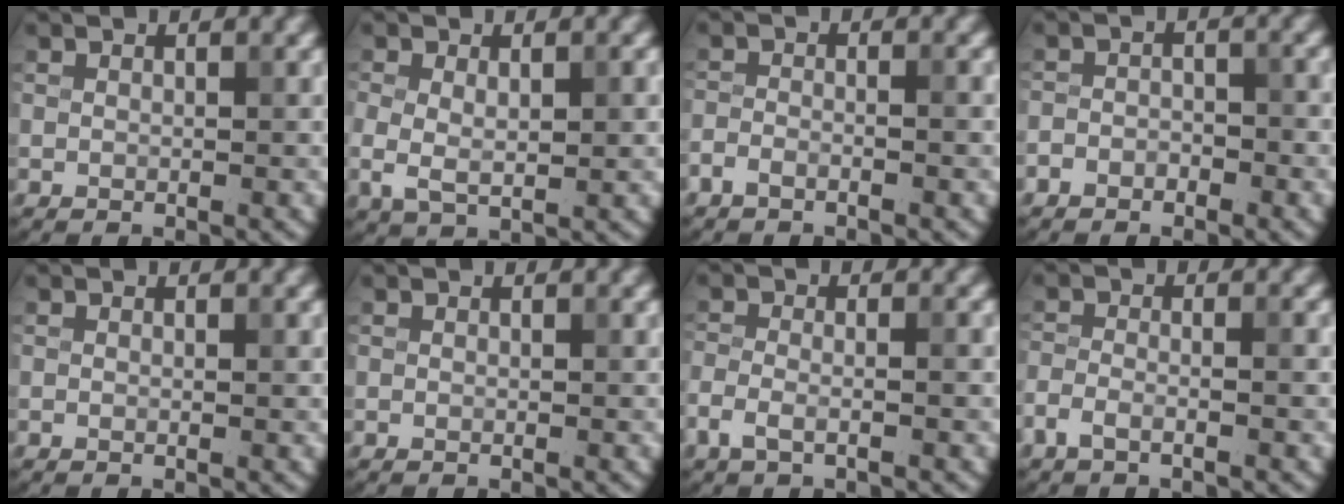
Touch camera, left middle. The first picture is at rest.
{"total": 3.9, "force": [0.0, 2.0, 3.3], "torque": [-0.065, -0.003, 0.002]}
{"total": 1.8, "force": [-1.3, 0.5, 1.1], "torque": [-0.023, 0.000, -0.032]}
{"total": 1.9, "force": [-1.4, 1.1, 0.8], "torque": [-0.013, 0.004, -0.029]}
{"total": 0.0}
{"total": 0.0}
{"total": 2.7, "force": [-1.4, 0.9, 2.1], "torque": [-0.049, -0.002, -0.034]}
{"total": 2.3, "force": [-1.5, 0.7, 1.7], "torque": [-0.037, 0.001, -0.037]}